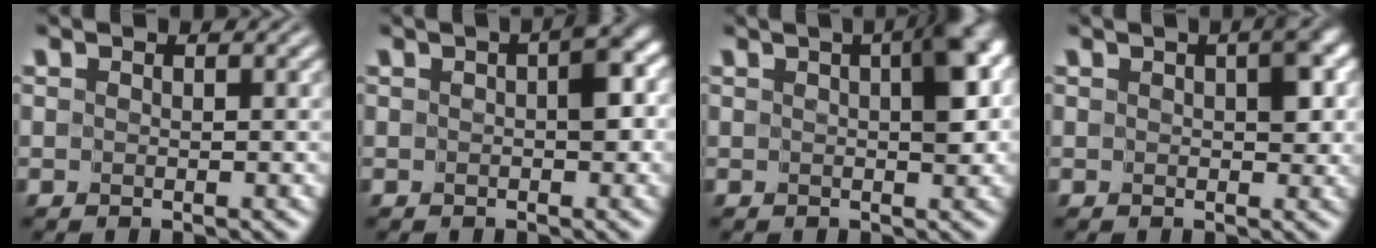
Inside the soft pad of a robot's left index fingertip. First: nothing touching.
{"total": 2.9, "force": [0.0, 1.4, 2.5], "torque": [-0.029, 0.007, -0.005]}
{"total": 4.4, "force": [0.9, 1.6, 4.0], "torque": [-0.046, 0.011, 0.009]}
{"total": 2.7, "force": [0.3, 1.4, 2.3], "torque": [-0.023, 0.005, 0.002]}